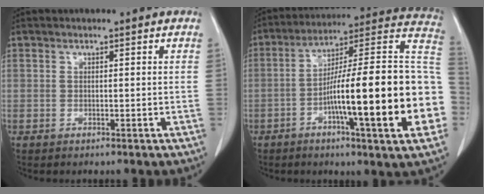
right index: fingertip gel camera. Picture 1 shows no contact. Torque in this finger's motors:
{"motor_torque": [2.14, 0.00, 1.05, 0.20]}